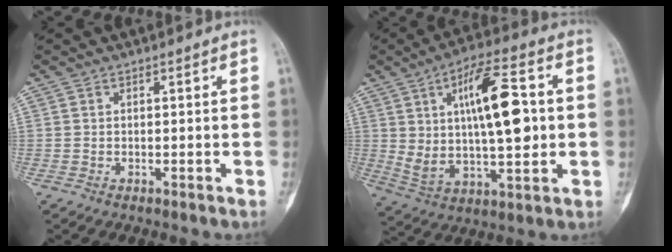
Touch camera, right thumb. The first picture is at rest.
{"total": 18.0, "force": [3.2, 7.1, 16.2], "torque": [-0.267, 0.005, 0.055]}